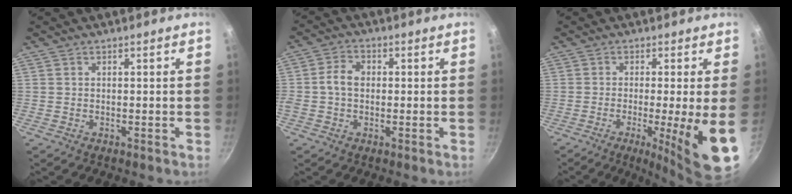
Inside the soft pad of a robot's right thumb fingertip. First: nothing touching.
{"total": 4.8, "force": [0.1, 3.6, 3.1], "torque": [-0.051, 0.013, -0.009]}
{"total": 11.9, "force": [-2.7, 0.9, 11.6], "torque": [-0.166, -0.011, -0.036]}